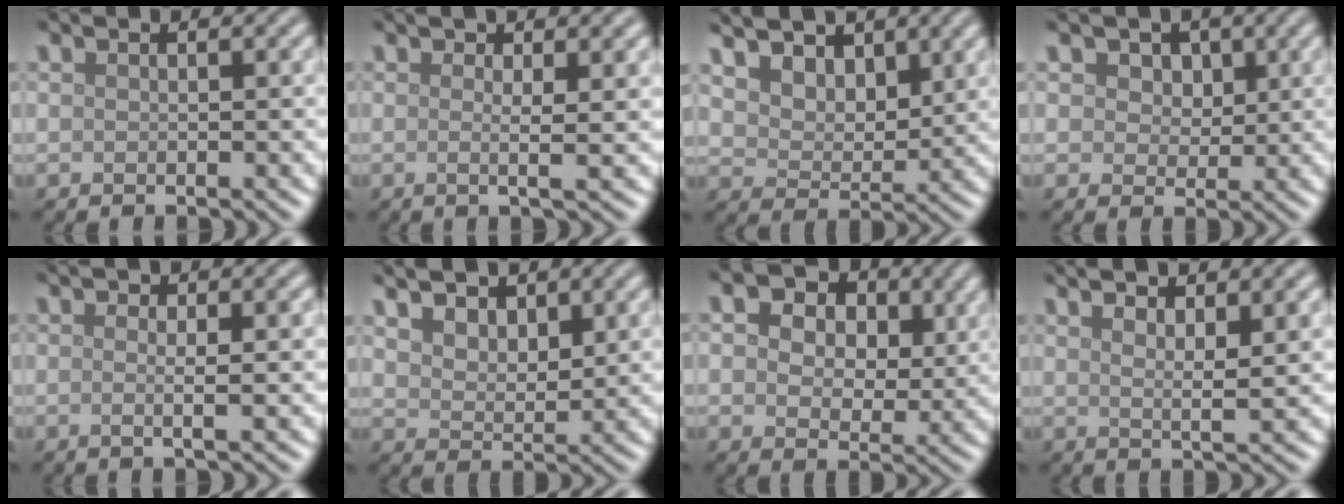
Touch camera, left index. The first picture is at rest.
{"total": 3.0, "force": [0.5, 0.7, 2.9], "torque": [-0.040, -0.001, -0.005]}
{"total": 9.1, "force": [5.8, 5.6, 4.2], "torque": [-0.100, 0.013, 0.089]}
{"total": 3.7, "force": [1.9, 2.6, 1.9], "torque": [-0.040, 0.002, 0.020]}
{"total": 3.9, "force": [0.8, 1.5, 3.5], "torque": [-0.025, 0.004, -0.013]}
{"total": 6.2, "force": [4.2, 3.2, 3.2], "torque": [-0.073, 0.015, 0.058]}
{"total": 8.9, "force": [3.7, 6.0, 5.5], "torque": [-0.083, 0.013, 0.041]}
{"total": 4.0, "force": [2.2, 1.0, 3.2], "torque": [-0.045, -0.001, 0.032]}